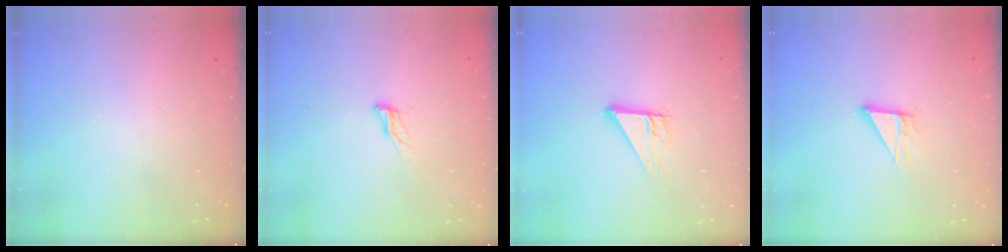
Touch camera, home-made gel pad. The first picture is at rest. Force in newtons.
{"total": 6.9, "press": 6.9, "slide": 0.9}
{"total": 8.5, "press": 8.4, "slide": 0.8}
{"total": 5.5, "press": 5.5, "slide": 0.3}